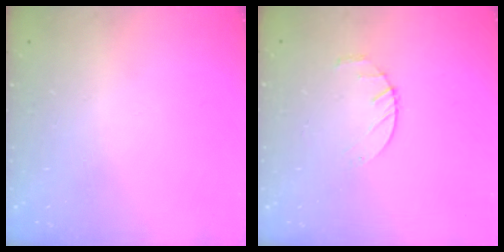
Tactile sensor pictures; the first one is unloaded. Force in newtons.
{"total": 2.4, "press": 2.3, "slide": 0.3}